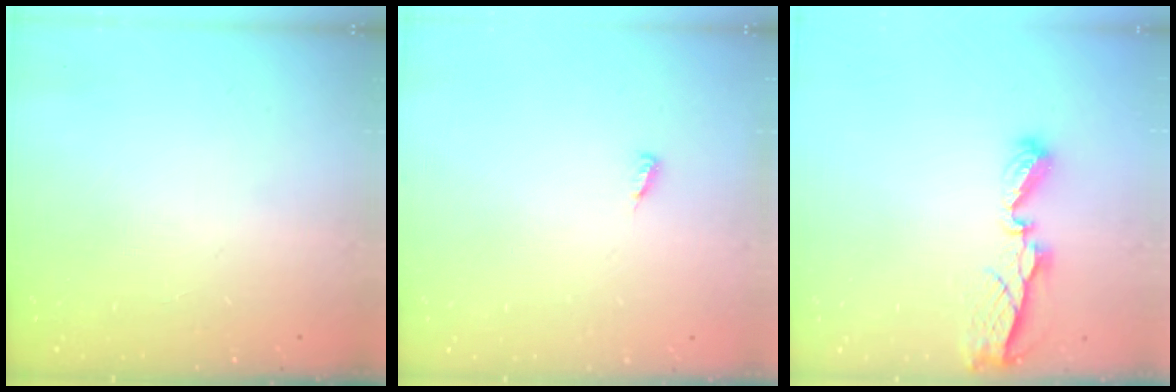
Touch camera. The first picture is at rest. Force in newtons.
{"total": 3.8, "press": 3.8, "slide": 0.4}
{"total": 6.9, "press": 6.9, "slide": 0.6}